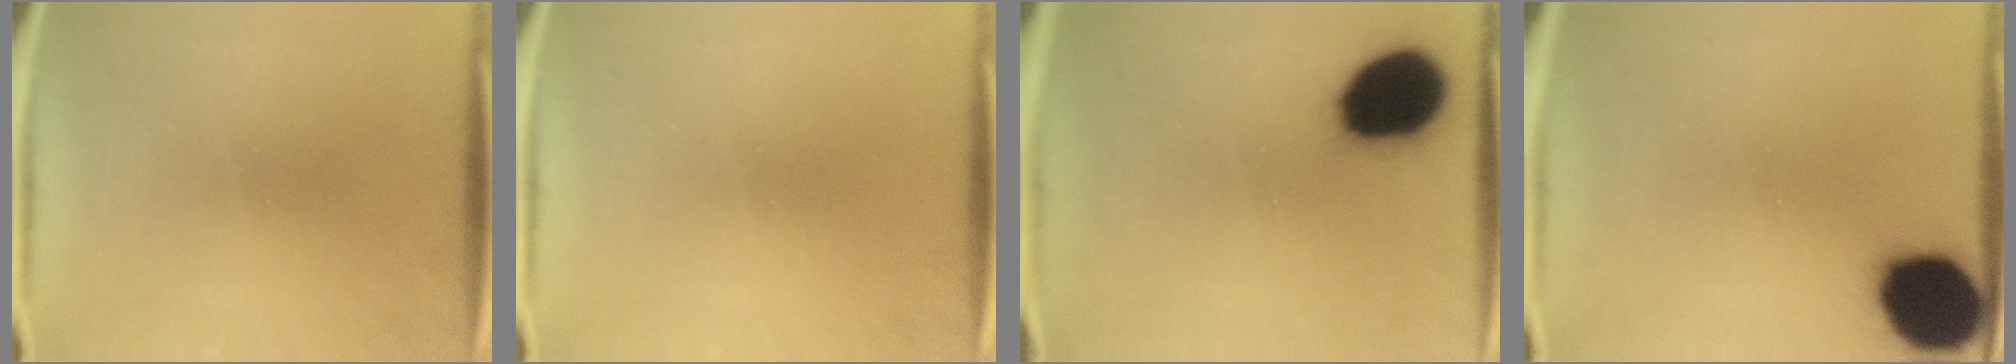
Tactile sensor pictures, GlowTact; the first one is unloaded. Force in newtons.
{"total": 0.0}
{"total": 19.4}
{"total": 17.8}